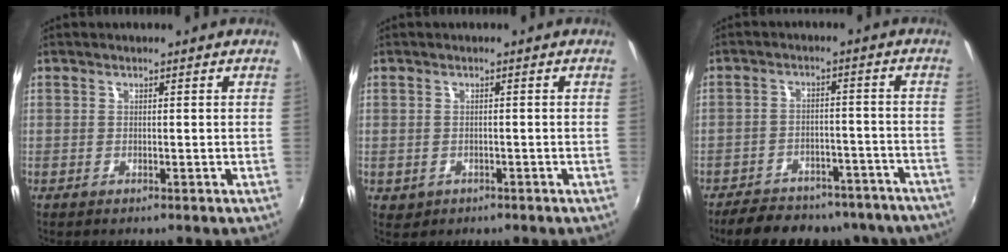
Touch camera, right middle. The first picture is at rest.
{"total": 2.5, "force": [-0.8, 2.2, 1.0], "torque": [-0.024, -0.003, -0.005]}
{"total": 21.2, "force": [-17.9, 8.3, 7.8], "torque": [-0.155, 0.021, -0.212]}